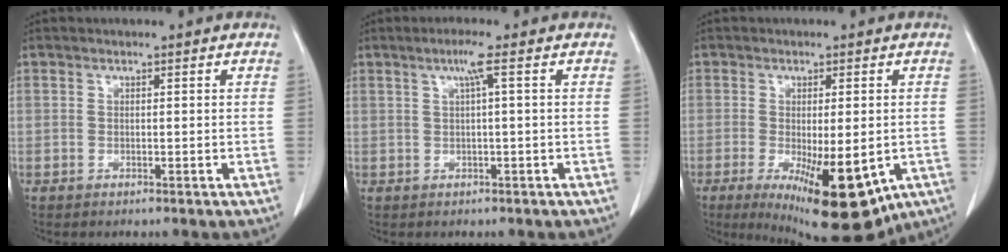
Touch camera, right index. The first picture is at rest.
{"total": 2.6, "force": [0.9, -0.5, 2.4], "torque": [-0.049, 0.006, 0.018]}
{"total": 15.1, "force": [-6.4, 4.7, 12.8], "torque": [-0.157, -0.025, -0.078]}